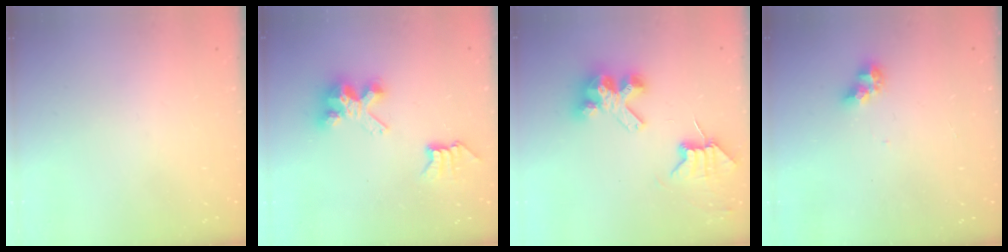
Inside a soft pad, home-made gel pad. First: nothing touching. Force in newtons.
{"total": 7.6, "press": 7.6, "slide": 0.2}
{"total": 9.5, "press": 9.5, "slide": 0.8}
{"total": 6.3, "press": 6.3, "slide": 0.5}